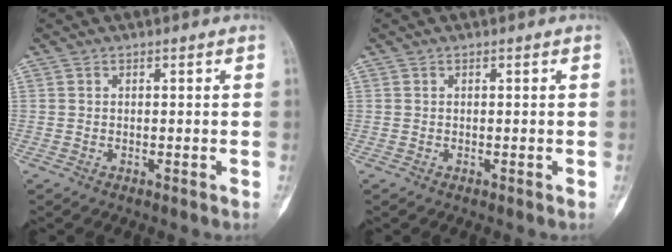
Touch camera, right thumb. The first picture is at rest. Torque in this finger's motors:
{"motor_torque": [0.02, 0.01, -0.01, 0.00, 0.02]}